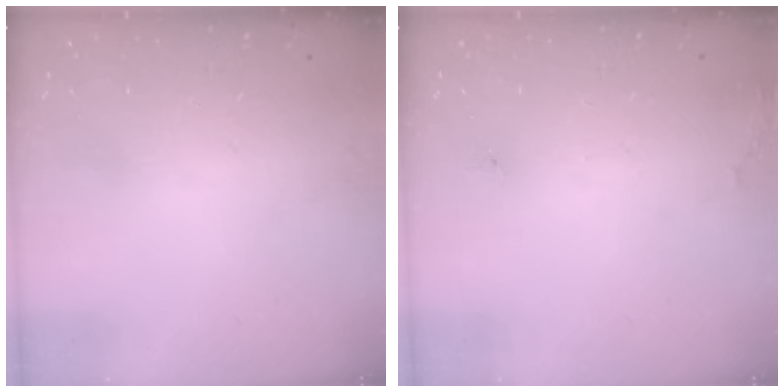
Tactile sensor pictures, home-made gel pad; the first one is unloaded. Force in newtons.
{"total": 6.0, "press": 5.7, "slide": 1.9}